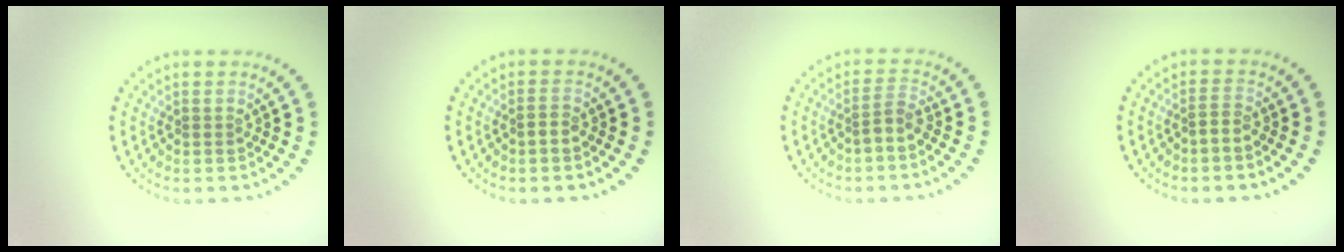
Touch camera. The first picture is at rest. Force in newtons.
{"total": 0.9, "press": 0.8, "slide": 0.4}
{"total": 1.8, "press": 1.2, "slide": 1.3}
{"total": 1.1, "press": 0.9, "slide": 0.7}